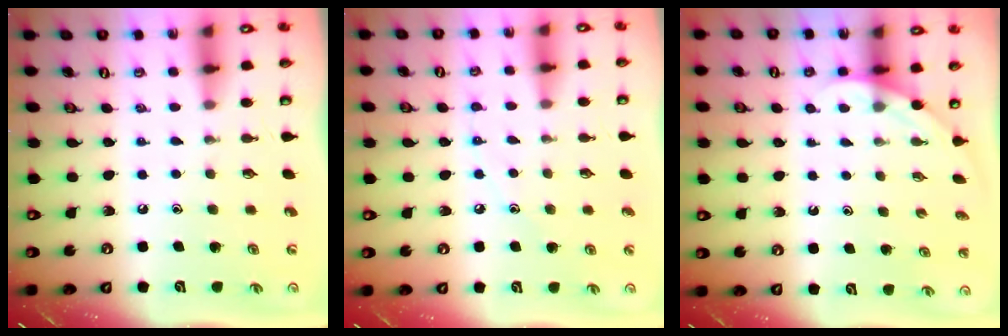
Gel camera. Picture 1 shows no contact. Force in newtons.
{"total": 5.3, "press": 5.3, "slide": 0.6}
{"total": 2.2, "press": 2.2, "slide": 0.0}